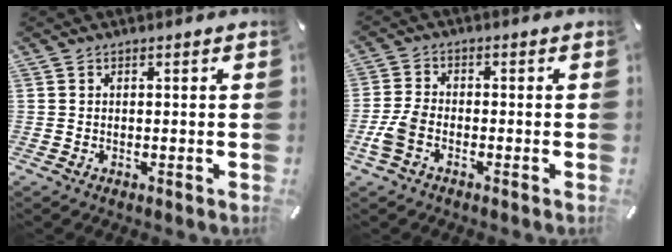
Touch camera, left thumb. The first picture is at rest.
{"total": 5.4, "force": [-2.3, 3.1, 3.7], "torque": [-0.091, 0.005, -0.048]}